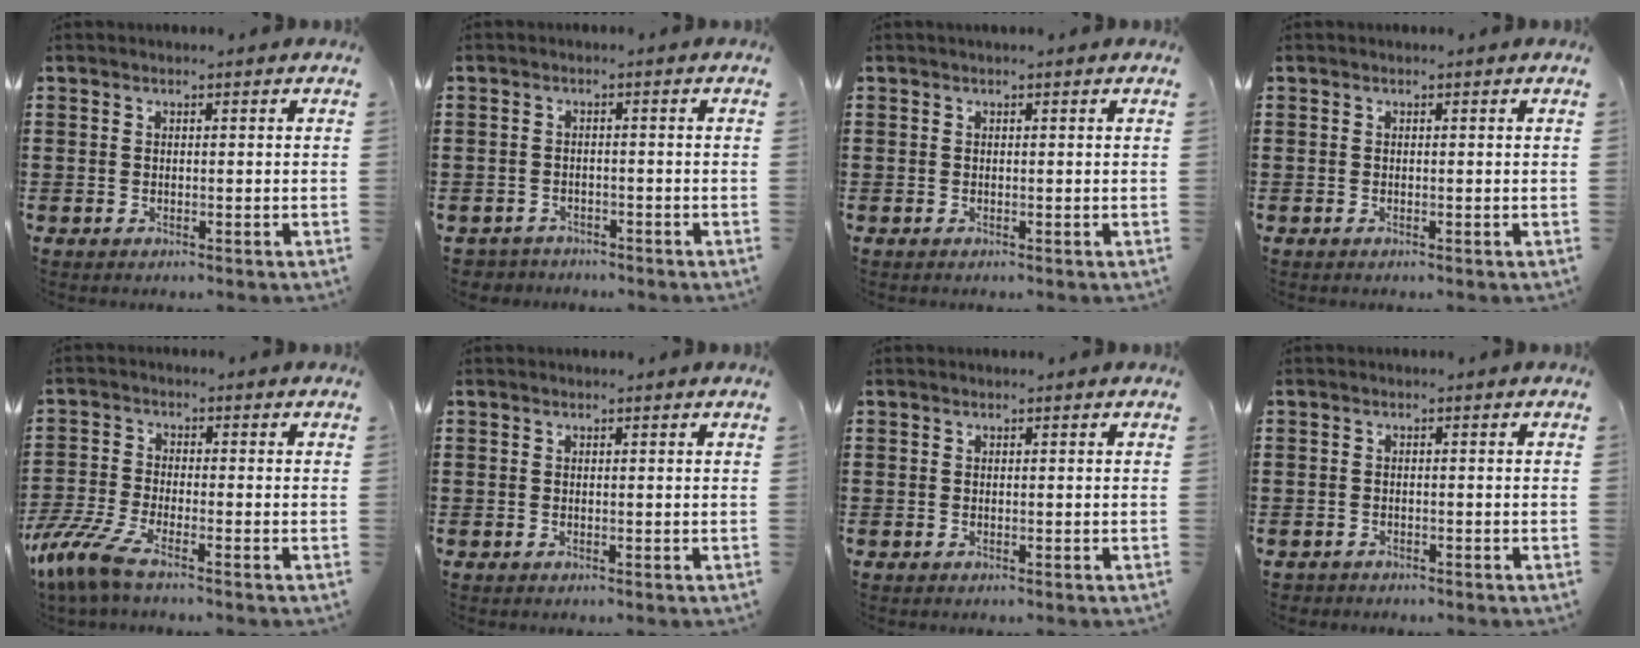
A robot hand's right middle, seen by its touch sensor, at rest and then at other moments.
{"total": 2.2, "force": [-2.0, 0.7, -0.2], "torque": [-0.003, 0.000, -0.047]}
{"total": 0.0}
{"total": 0.0}
{"total": 6.5, "force": [-4.8, 1.1, 4.1], "torque": [-0.123, -0.024, -0.103]}
{"total": 0.0}
{"total": 0.0}
{"total": 1.1, "force": [-1.0, 0.4, -0.1], "torque": [-0.001, 0.001, -0.023]}